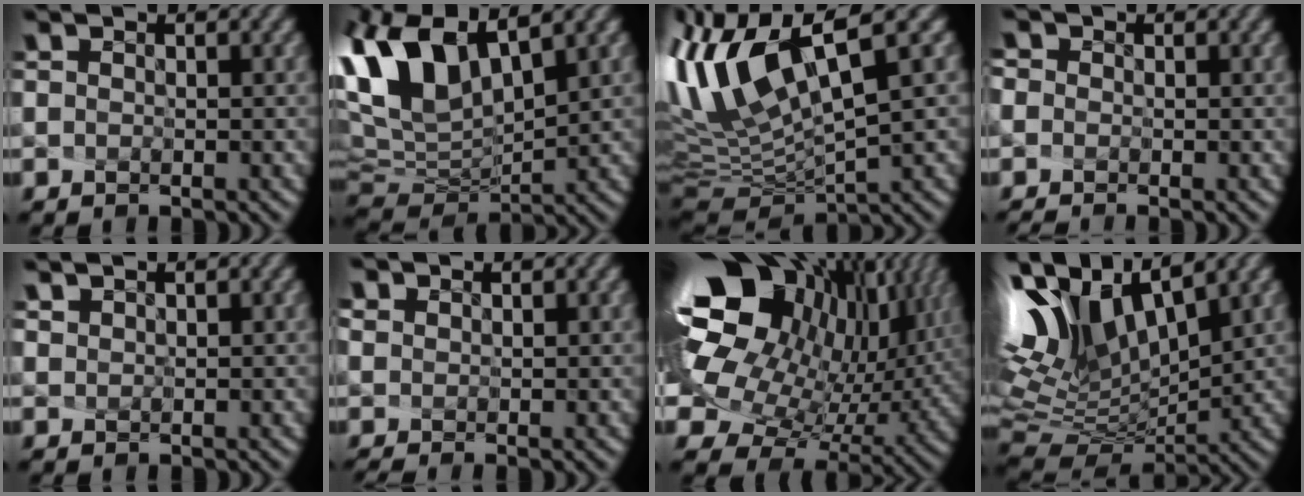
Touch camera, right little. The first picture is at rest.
{"total": 10.4, "force": [5.6, 4.4, 7.5], "torque": [-0.186, -0.001, 0.131]}
{"total": 10.3, "force": [3.8, 2.2, 9.3], "torque": [-0.219, 0.002, 0.098]}
{"total": 1.8, "force": [-0.5, 1.4, 1.0], "torque": [-0.038, 0.003, -0.004]}
{"total": 1.3, "force": [1.2, 0.5, 0.3], "torque": [-0.039, -0.014, 0.046]}
{"total": 1.4, "force": [0.4, 1.0, 0.9], "torque": [-0.050, 0.000, 0.027]}
{"total": 18.4, "force": [5.4, 11.7, 13.2], "torque": [-0.290, -0.009, 0.142]}
{"total": 12.3, "force": [5.4, 5.0, 9.9], "torque": [-0.235, 0.010, 0.117]}